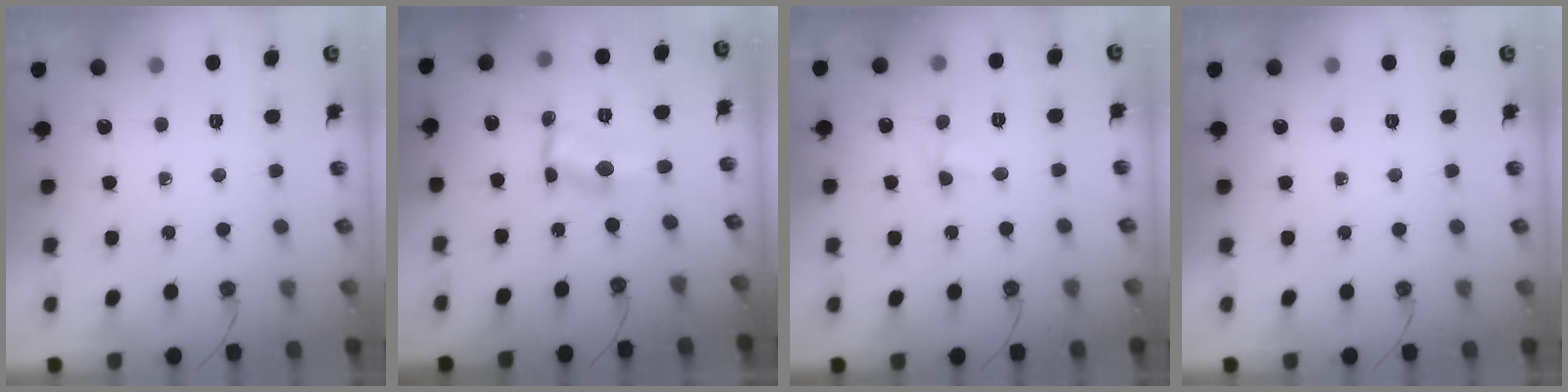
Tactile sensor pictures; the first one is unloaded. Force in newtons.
{"total": 1.6, "press": 1.5, "slide": 0.1}
{"total": 3.1, "press": 2.9, "slide": 1.0}
{"total": 0.0}